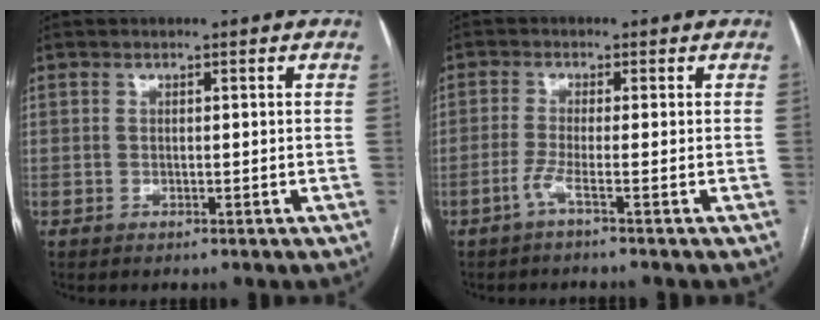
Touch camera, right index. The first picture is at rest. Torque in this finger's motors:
{"motor_torque": [-0.06, -0.17, 0.13, 0.05]}